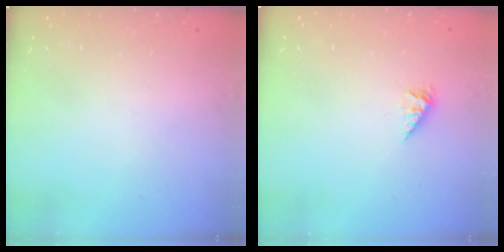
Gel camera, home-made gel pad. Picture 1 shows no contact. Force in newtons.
{"total": 1.8, "press": 1.7, "slide": 0.3}